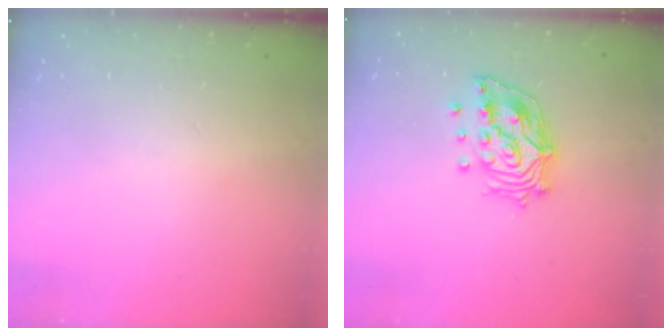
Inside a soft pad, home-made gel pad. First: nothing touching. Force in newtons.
{"total": 14.9, "press": 14.8, "slide": 2.2}